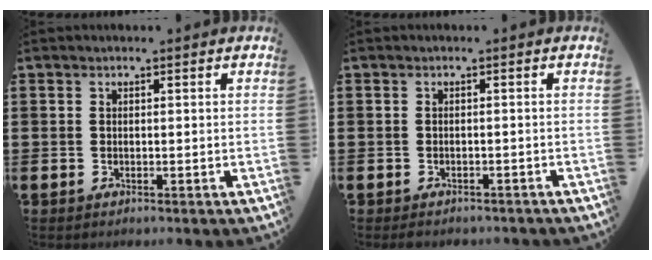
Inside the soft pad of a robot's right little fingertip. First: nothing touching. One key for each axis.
{"total": 0.8, "fx": -0.8, "fy": 0.2, "fz": 0.1, "tx": -0.005, "ty": -0.001, "tz": -0.016}